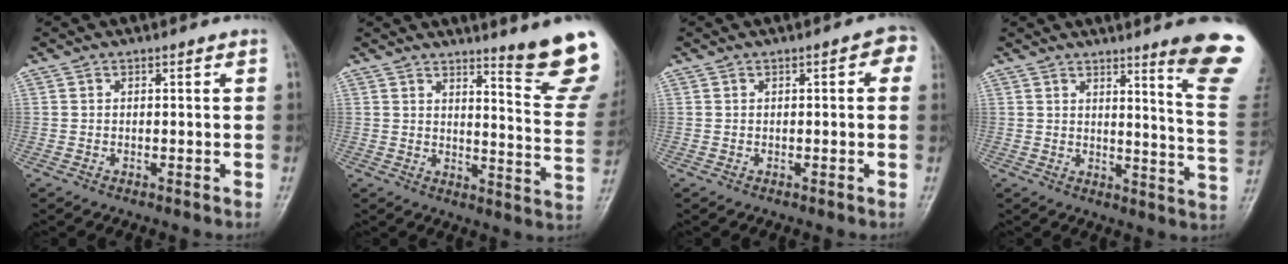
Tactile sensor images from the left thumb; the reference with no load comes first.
{"total": 14.1, "force": [10.8, 0.5, 9.1], "torque": [-0.096, -0.108, 0.134]}
{"total": 3.8, "force": [0.9, 1.7, 3.3], "torque": [-0.022, 0.008, 0.000]}
{"total": 14.3, "force": [9.2, 0.4, 10.9], "torque": [-0.113, -0.070, 0.107]}